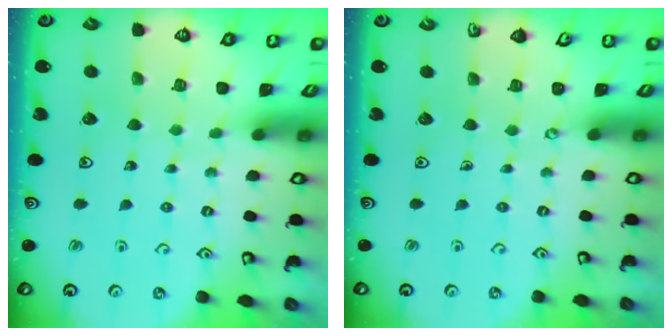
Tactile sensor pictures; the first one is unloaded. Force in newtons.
{"total": 0.0}